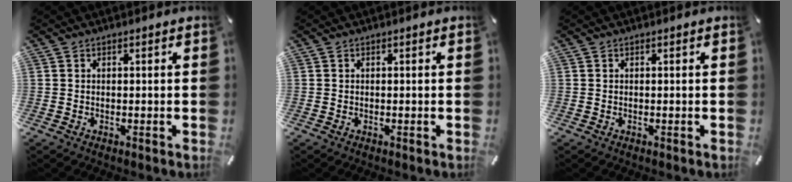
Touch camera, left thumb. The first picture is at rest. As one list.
[{"total": 0.0}, {"total": 0.0}]